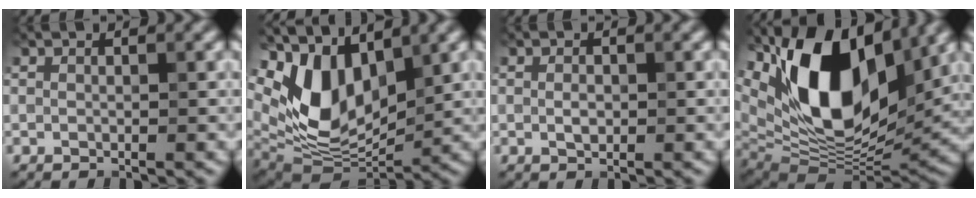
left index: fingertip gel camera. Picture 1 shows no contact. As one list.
[{"total": 8.9, "force": [3.4, 5.1, 6.5], "torque": [-0.130, -0.014, 0.065]}, {"total": 1.1, "force": [0.0, 0.7, 0.9], "torque": [-0.016, -0.003, -0.001]}, {"total": 15.2, "force": [5.8, 7.6, 11.9], "torque": [-0.205, 0.007, 0.097]}]